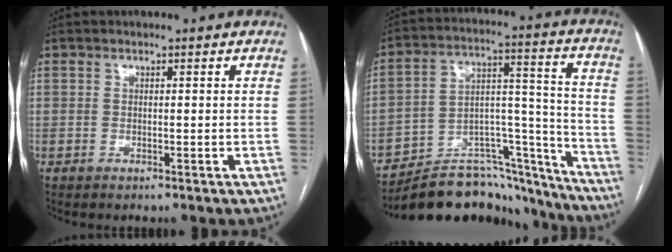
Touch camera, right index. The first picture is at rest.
{"total": 22.6, "force": [-21.0, 6.3, 5.4], "torque": [-0.054, 0.054, -0.310]}